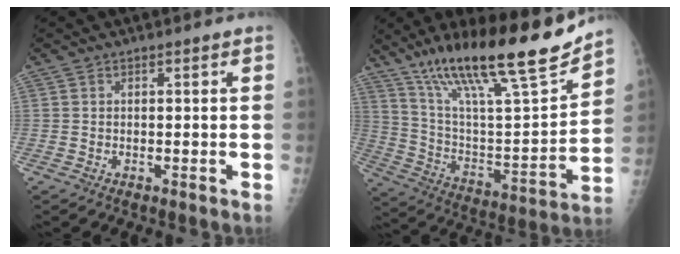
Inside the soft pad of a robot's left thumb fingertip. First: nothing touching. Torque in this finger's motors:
{"motor_torque": [0.30, 0.17, 1.43, -1.34, 0.16]}